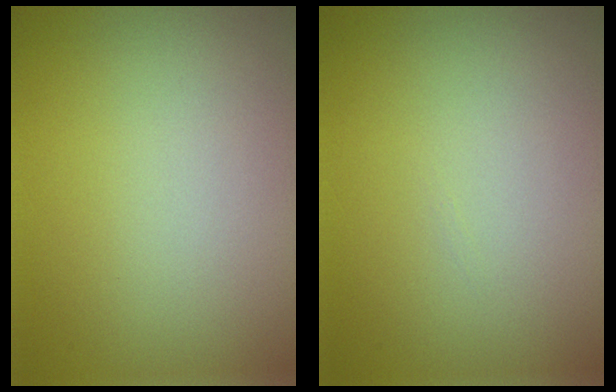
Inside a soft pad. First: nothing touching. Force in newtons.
{"total": 0.0}